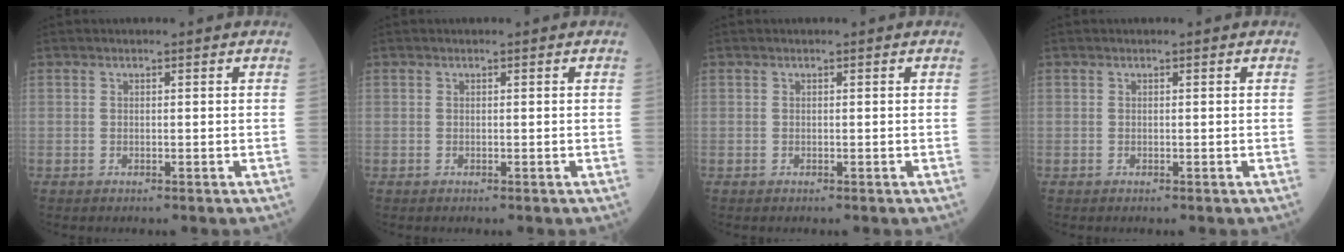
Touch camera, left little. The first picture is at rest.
{"total": 0.0}
{"total": 0.0}
{"total": 0.0}